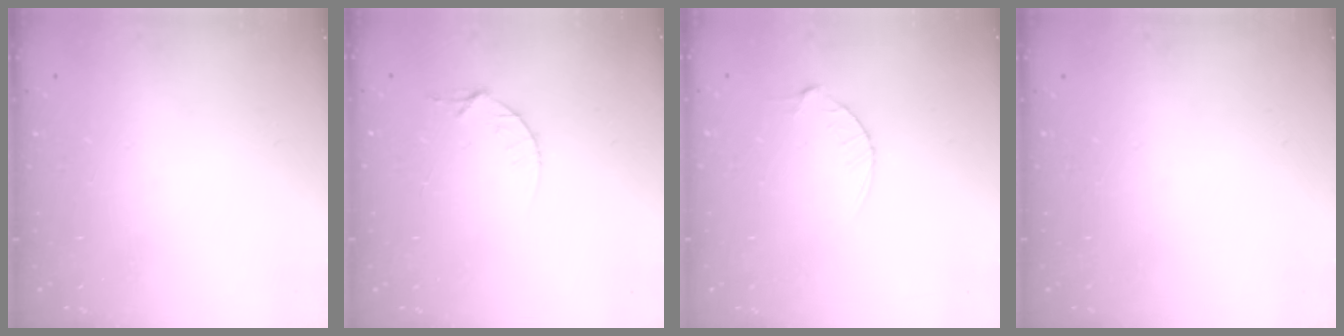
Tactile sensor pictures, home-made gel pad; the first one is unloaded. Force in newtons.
{"total": 4.3, "press": 4.3, "slide": 0.5}
{"total": 3.6, "press": 3.5, "slide": 0.5}
{"total": 0.0}